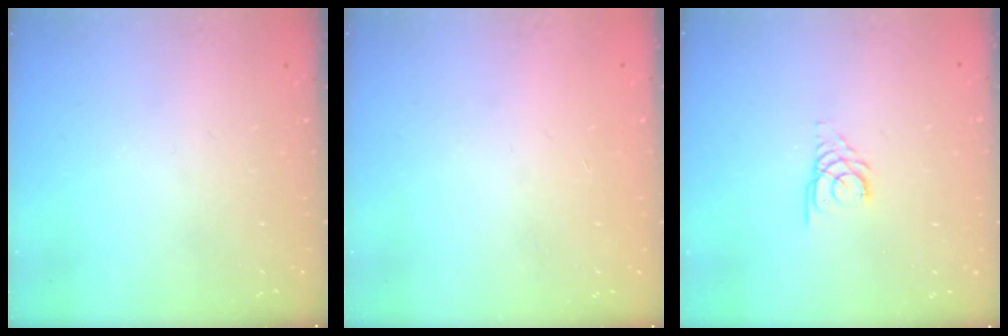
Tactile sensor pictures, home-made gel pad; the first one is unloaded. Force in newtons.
{"total": 0.9, "press": 0.8, "slide": 0.2}
{"total": 2.7, "press": 2.7, "slide": 0.3}